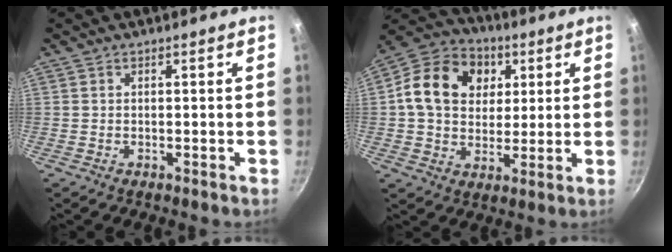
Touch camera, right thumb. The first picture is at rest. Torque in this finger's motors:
{"motor_torque": [-0.75, 1.58, 0.61, -0.46, 0.33]}